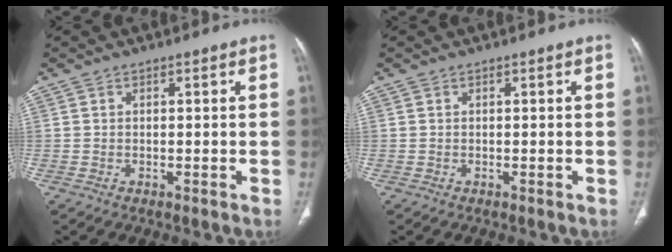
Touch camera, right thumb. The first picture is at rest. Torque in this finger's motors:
{"motor_torque": [-0.03, -0.03, -0.05, 0.05, 0.00]}